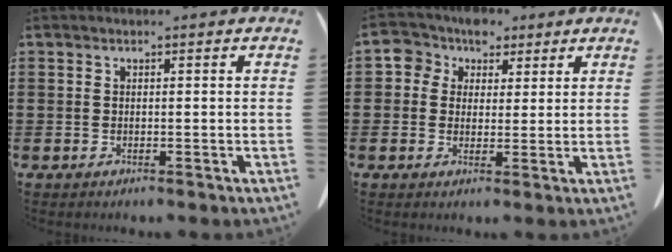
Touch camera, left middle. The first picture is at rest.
{"total": 4.7, "force": [2.4, 4.0, 0.8], "torque": [-0.043, 0.004, 0.039]}